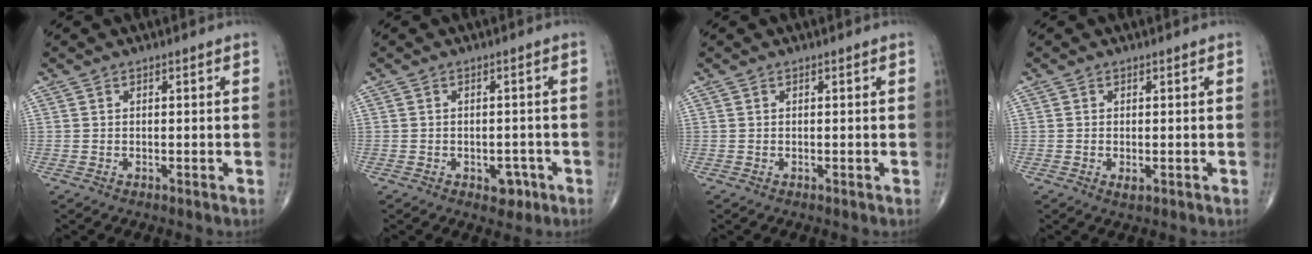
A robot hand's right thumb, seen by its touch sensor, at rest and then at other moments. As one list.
[{"total": 3.1, "force": [-1.4, 2.1, 1.8], "torque": [-0.006, 0.007, -0.015]}, {"total": 0.0}, {"total": 1.1, "force": [-0.3, 0.5, 1.0], "torque": [-0.018, -0.004, -0.003]}]